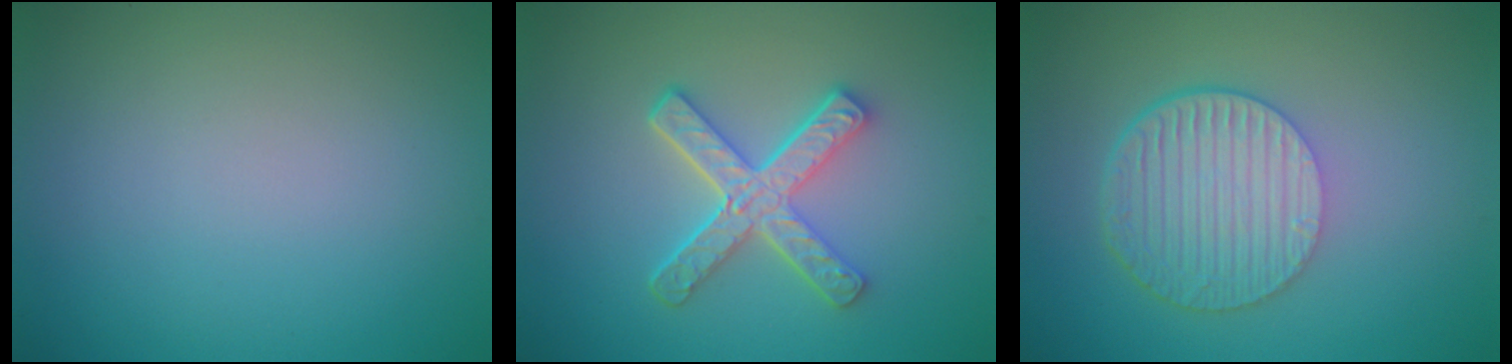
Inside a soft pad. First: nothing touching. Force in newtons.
{"total": 4.9, "press": 3.6, "slide": 3.3}
{"total": 6.5, "press": 4.4, "slide": 4.8}